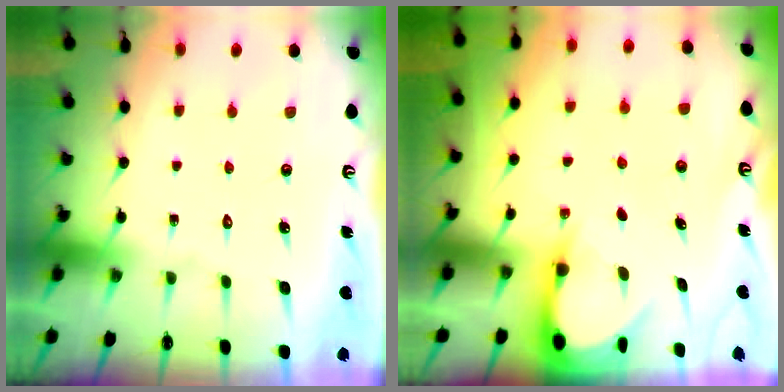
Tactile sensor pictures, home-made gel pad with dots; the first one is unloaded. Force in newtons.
{"total": 3.2, "press": 3.2, "slide": 0.3}